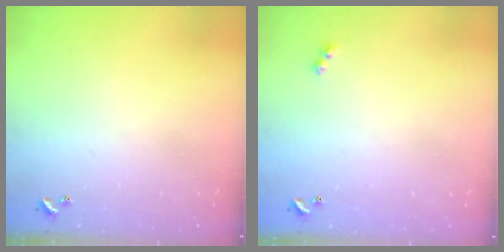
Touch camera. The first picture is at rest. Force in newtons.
{"total": 2.5, "press": 2.5, "slide": 0.6}